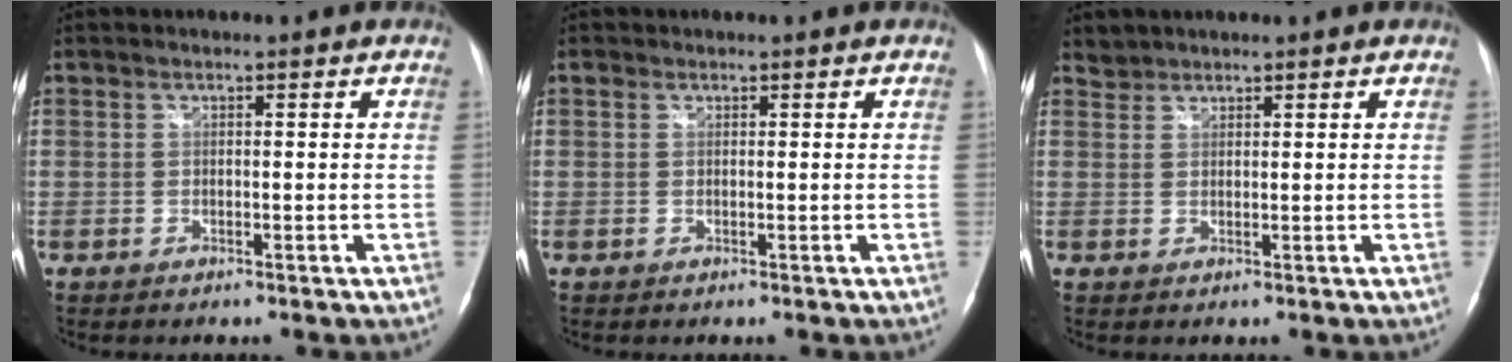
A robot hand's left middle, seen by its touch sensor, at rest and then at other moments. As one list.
[{"total": 0.5, "force": [0.3, 0.4, 0.1], "torque": [-0.002, 0.004, 0.003]}, {"total": 1.6, "force": [1.4, 0.6, -0.4], "torque": [0.008, 0.006, 0.025]}]